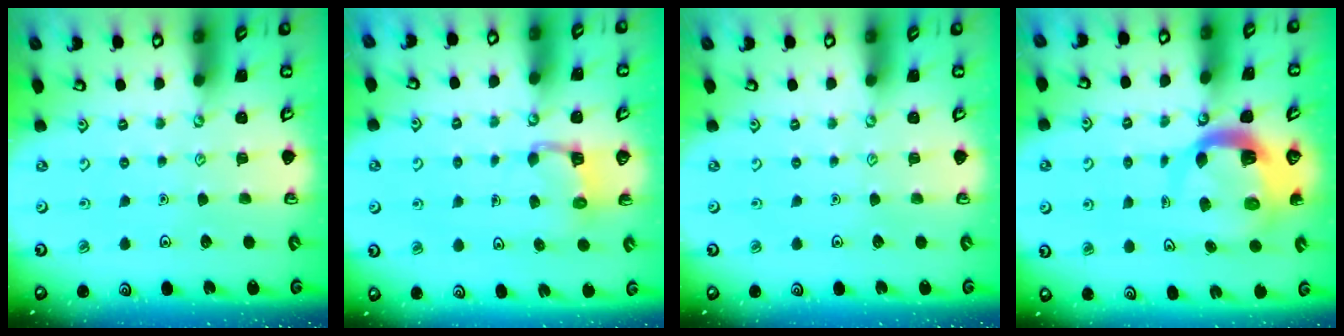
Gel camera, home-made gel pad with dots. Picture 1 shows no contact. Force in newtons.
{"total": 3.5, "press": 3.5, "slide": 0.2}
{"total": 0.0}
{"total": 6.7, "press": 6.6, "slide": 0.9}